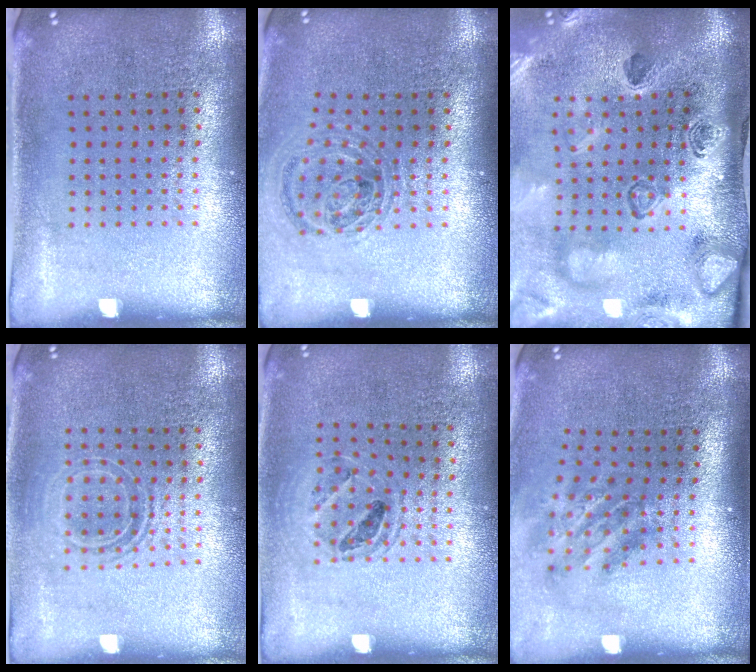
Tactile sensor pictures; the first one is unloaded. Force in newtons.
{"total": 0.9, "press": 0.9, "slide": 0.3}
{"total": 4.6, "press": 3.1, "slide": 3.3}
{"total": 1.5, "press": 1.2, "slide": 0.9}
{"total": 1.0, "press": 1.0, "slide": 0.2}
{"total": 1.9, "press": 1.2, "slide": 1.4}